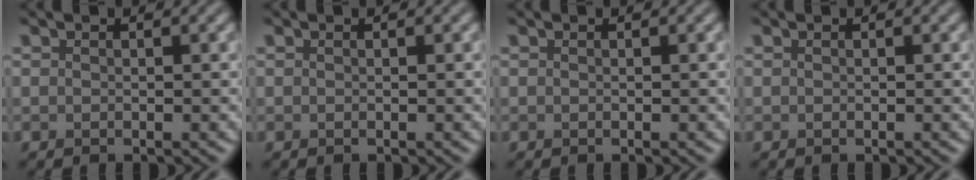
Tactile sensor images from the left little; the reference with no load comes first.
{"total": 0.0}
{"total": 0.0}
{"total": 0.0}